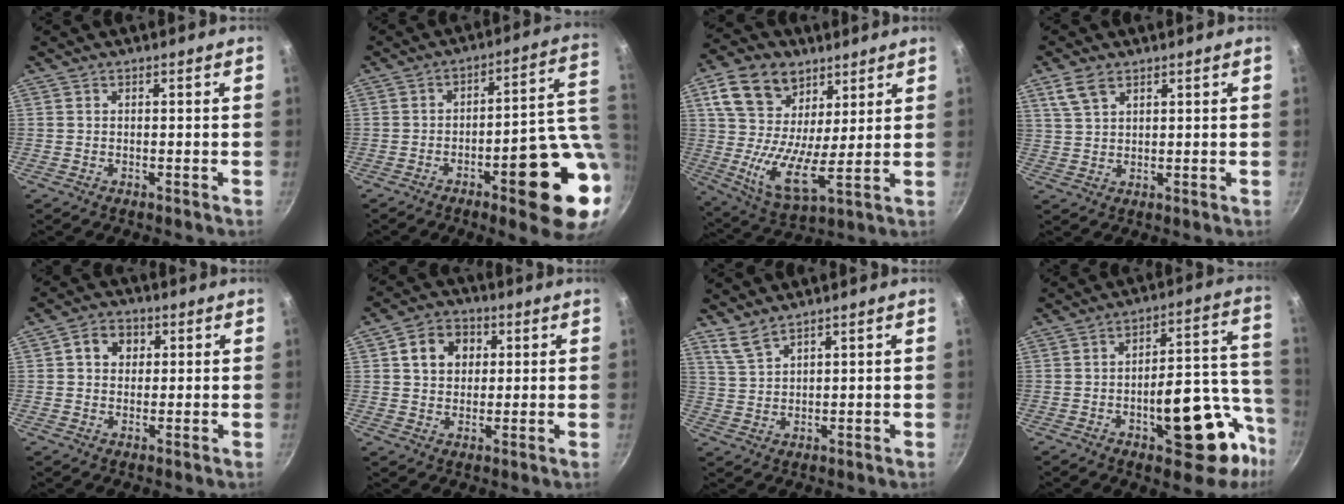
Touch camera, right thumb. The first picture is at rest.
{"total": 18.3, "force": [-3.6, 5.3, 17.1], "torque": [-0.185, 0.017, -0.044]}
{"total": 16.1, "force": [7.5, 10.0, 10.2], "torque": [-0.180, -0.029, 0.132]}
{"total": 5.0, "force": [3.0, 2.6, 3.0], "torque": [-0.053, -0.003, 0.064]}
{"total": 5.5, "force": [1.5, 4.5, 2.8], "torque": [-0.023, 0.005, 0.015]}
{"total": 8.3, "force": [2.4, 6.7, 4.3], "torque": [-0.046, 0.007, 0.031]}
{"total": 4.2, "force": [3.5, 1.0, 2.0], "torque": [-0.041, -0.017, 0.080]}
{"total": 20.7, "force": [-8.1, 9.4, 16.5], "torque": [-0.156, 0.053, -0.105]}